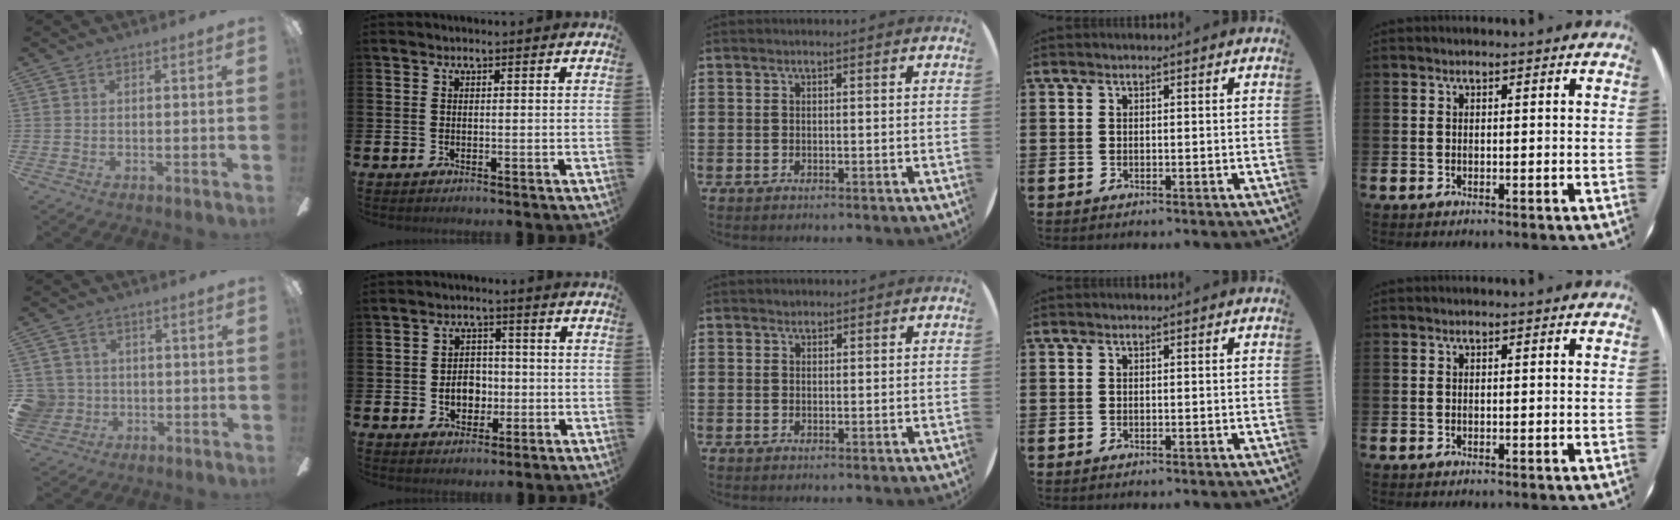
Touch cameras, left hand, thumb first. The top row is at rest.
{"thumb": {"total": 6.9, "force": [-0.5, 6.7, 1.6], "torque": [-0.063, 0.012, -0.006]}, "index": {"total": 4.4, "force": [-0.8, 3.5, 2.5], "torque": [-0.034, 0.000, -0.023]}, "middle": {"total": 0.7, "force": [0.6, 0.3, 0.0], "torque": [-0.001, 0.002, 0.012]}}